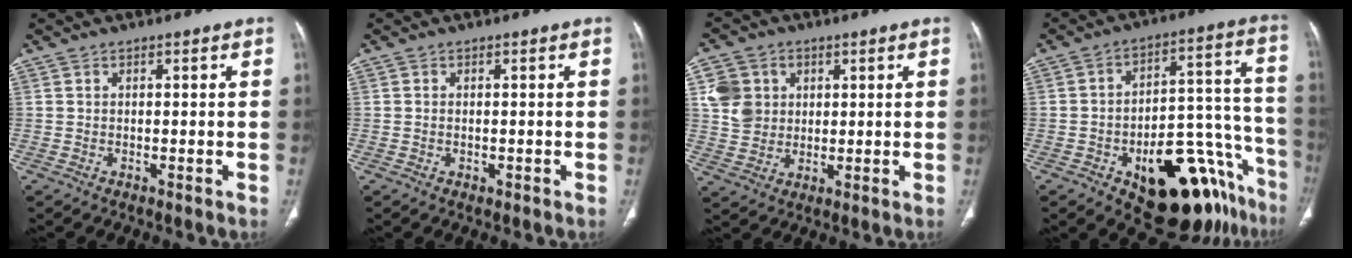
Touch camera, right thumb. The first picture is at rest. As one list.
[{"total": 0.8, "force": [-0.2, 0.6, 0.6], "torque": [-0.014, 0.001, 0.000]}, {"total": 8.2, "force": [2.3, 7.1, 3.2], "torque": [-0.039, -0.003, 0.049]}, {"total": 24.2, "force": [-13.1, 11.1, 17.0], "torque": [-0.137, 0.105, -0.175]}]